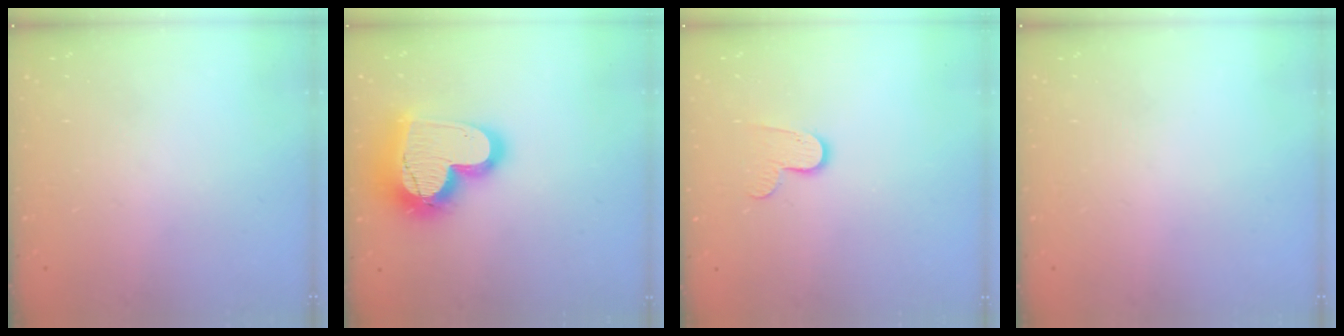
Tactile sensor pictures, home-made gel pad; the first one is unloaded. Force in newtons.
{"total": 21.6, "press": 21.5, "slide": 1.7}
{"total": 7.4, "press": 7.4, "slide": 0.3}
{"total": 0.0}